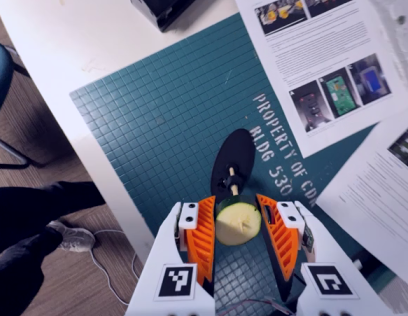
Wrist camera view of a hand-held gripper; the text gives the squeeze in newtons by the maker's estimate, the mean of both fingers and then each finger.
{"total": 11.7, "left": 12.4, "right": 10.9}